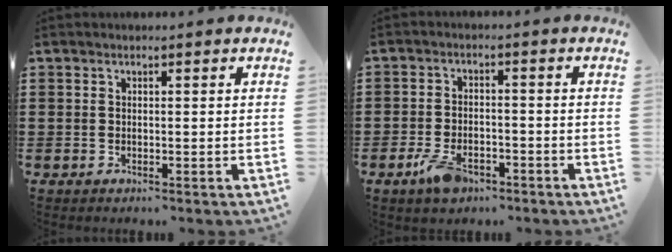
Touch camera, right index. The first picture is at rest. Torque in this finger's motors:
{"motor_torque": [1.28, -0.57, 0.31, 0.08]}